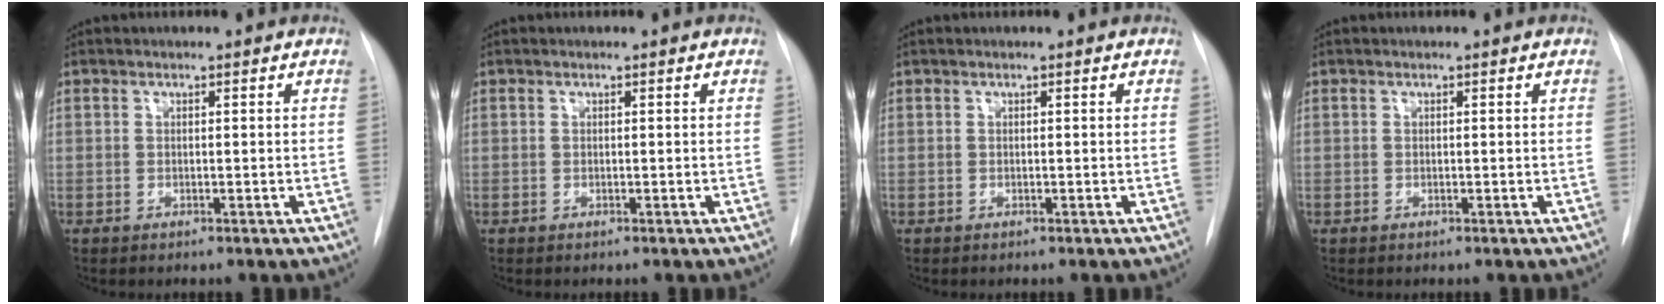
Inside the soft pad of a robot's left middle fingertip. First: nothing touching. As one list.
[{"total": 0.0}, {"total": 0.0}, {"total": 0.0}]